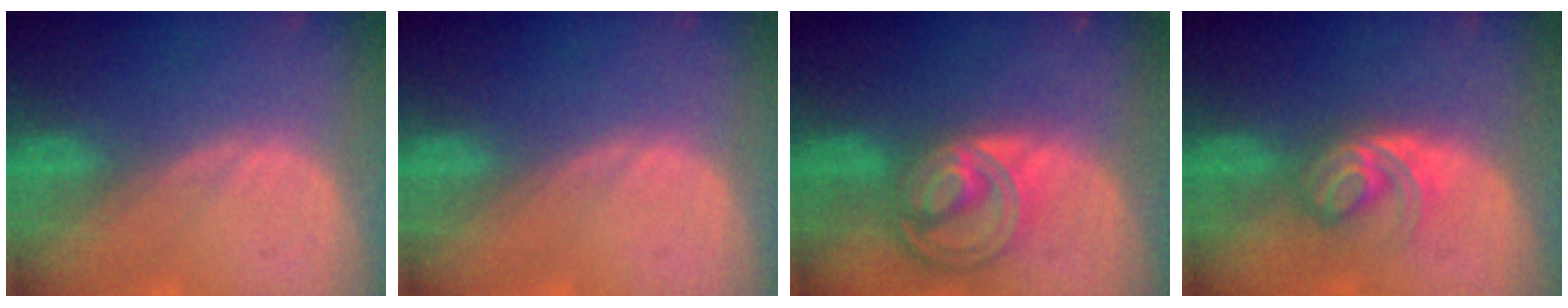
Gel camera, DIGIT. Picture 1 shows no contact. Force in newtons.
{"total": 0.0}
{"total": 8.5, "press": 7.3, "slide": 4.4}
{"total": 5.9, "press": 5.1, "slide": 3.0}